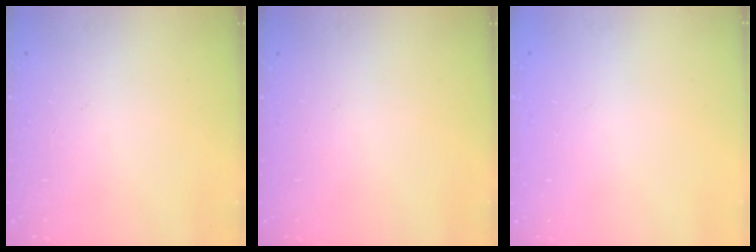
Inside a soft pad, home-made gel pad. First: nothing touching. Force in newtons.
{"total": 0.0}
{"total": 0.0}